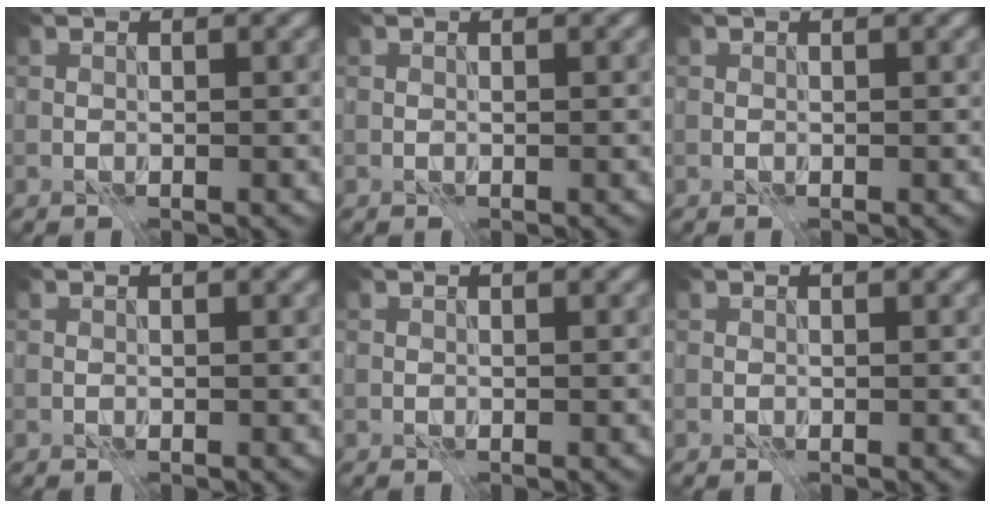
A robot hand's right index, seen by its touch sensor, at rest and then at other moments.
{"total": 0.0}
{"total": 0.0}
{"total": 0.0}
{"total": 0.0}
{"total": 0.0}